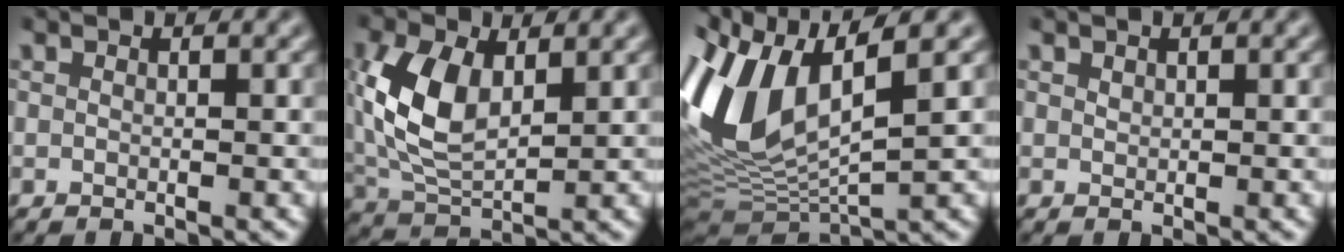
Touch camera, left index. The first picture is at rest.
{"total": 6.8, "force": [0.9, 4.0, 5.5], "torque": [-0.132, 0.004, 0.025]}
{"total": 10.3, "force": [2.1, 4.8, 8.9], "torque": [-0.205, -0.008, 0.050]}
{"total": 0.0}